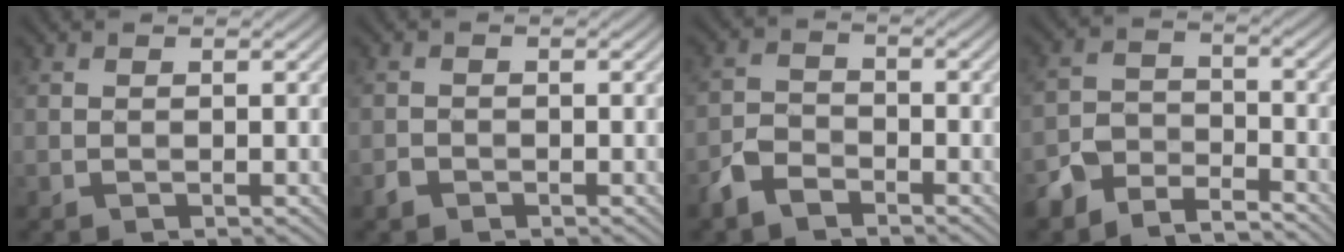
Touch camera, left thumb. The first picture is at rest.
{"total": 1.1, "force": [-0.8, 0.7, 0.3], "torque": [-0.005, -0.001, -0.018]}
{"total": 4.1, "force": [-3.2, 2.0, 1.7], "torque": [-0.037, -0.005, -0.076]}
{"total": 6.6, "force": [-5.7, 2.6, 2.2], "torque": [-0.047, -0.005, -0.121]}